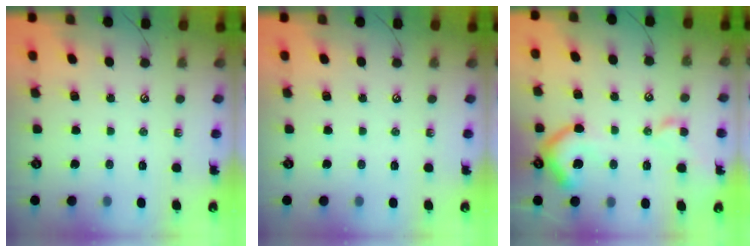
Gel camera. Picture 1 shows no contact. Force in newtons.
{"total": 0.0}
{"total": 10.1, "press": 10.0, "slide": 1.4}